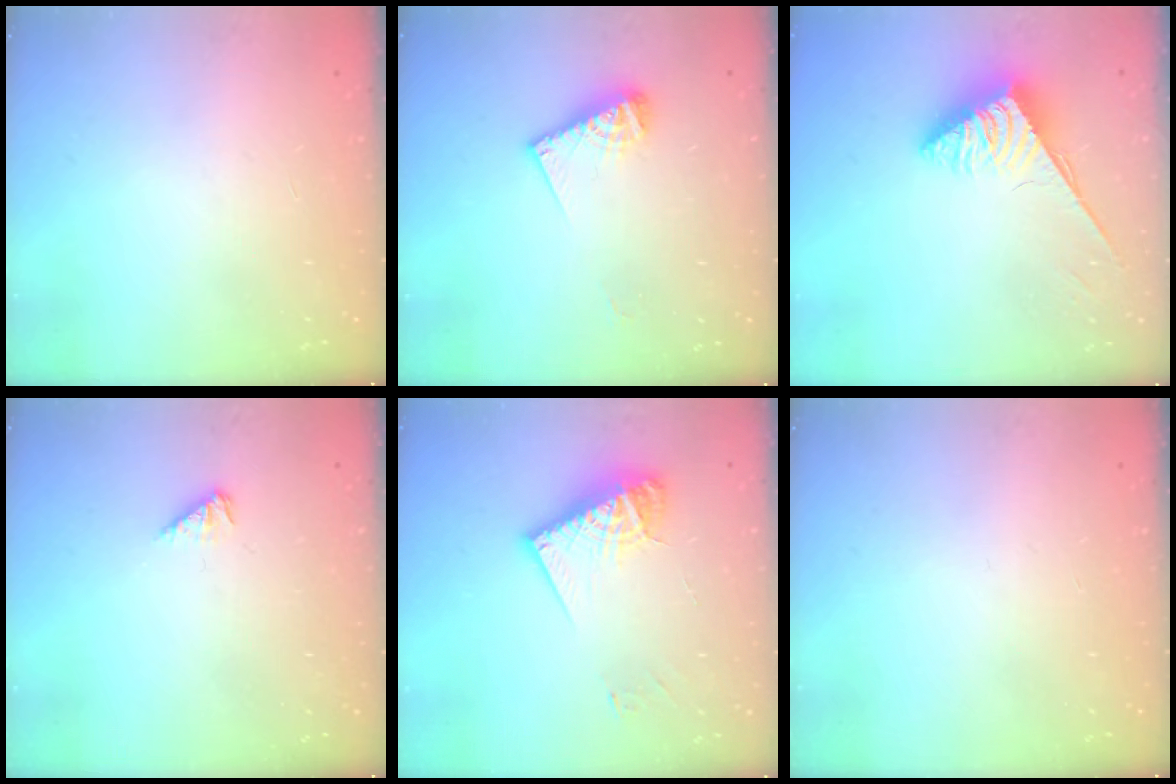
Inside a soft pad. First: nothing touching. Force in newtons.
{"total": 9.6, "press": 9.5, "slide": 1.3}
{"total": 3.8, "press": 3.7, "slide": 0.6}
{"total": 2.7, "press": 2.6, "slide": 0.4}
{"total": 12.2, "press": 12.1, "slide": 1.2}
{"total": 0.0}